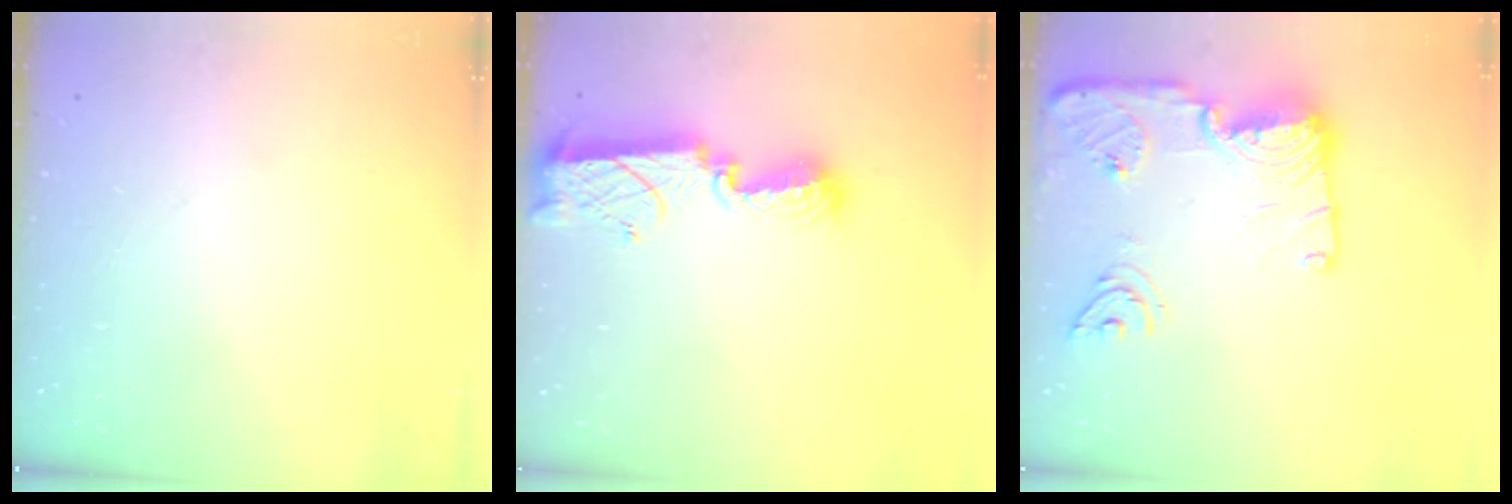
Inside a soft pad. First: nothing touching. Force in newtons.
{"total": 9.8, "press": 9.8, "slide": 0.5}
{"total": 18.1, "press": 18.0, "slide": 2.0}